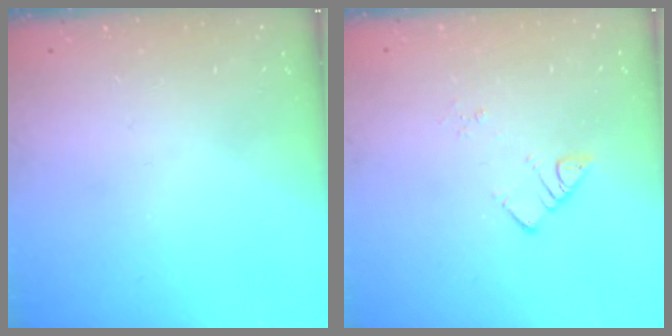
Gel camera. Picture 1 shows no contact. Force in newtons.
{"total": 2.6, "press": 2.6, "slide": 0.1}